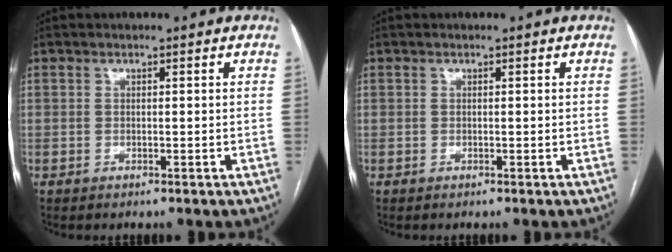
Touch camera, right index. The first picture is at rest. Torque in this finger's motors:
{"motor_torque": [0.00, 0.00, 0.00, 0.00]}